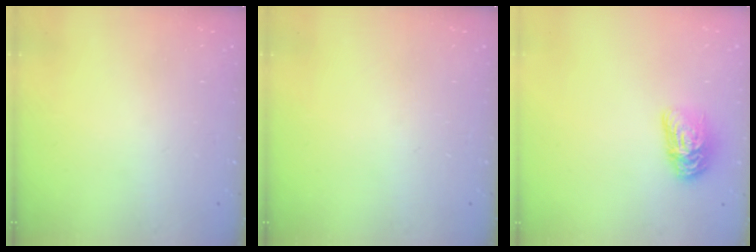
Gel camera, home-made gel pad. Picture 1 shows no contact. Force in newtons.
{"total": 0.0}
{"total": 11.2, "press": 11.2, "slide": 0.4}